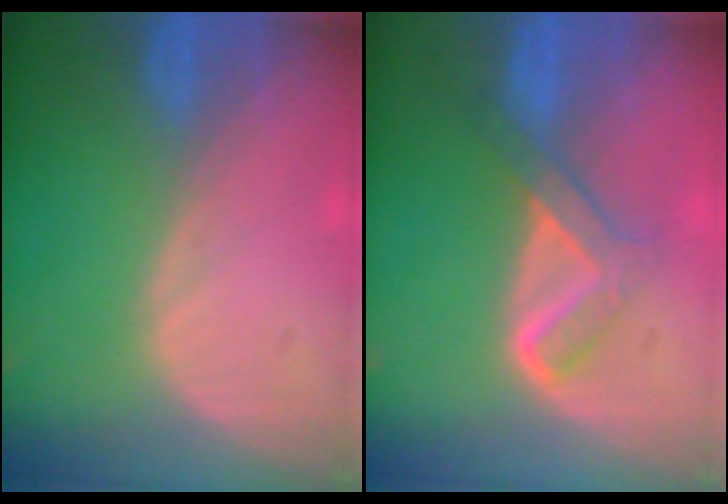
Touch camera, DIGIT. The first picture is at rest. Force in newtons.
{"total": 5.1, "press": 5.1, "slide": 0.6}